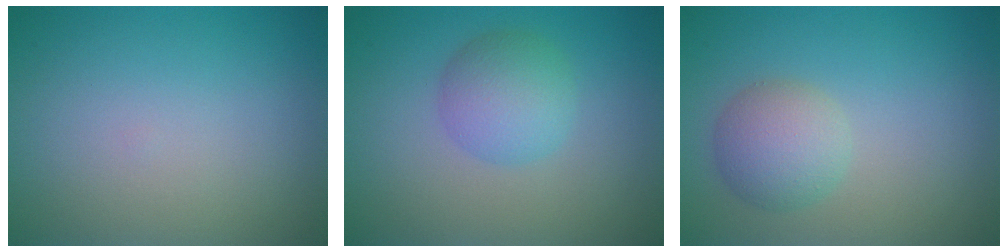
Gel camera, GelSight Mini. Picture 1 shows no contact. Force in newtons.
{"total": 3.6, "press": 3.6, "slide": 0.1}
{"total": 3.3, "press": 3.3, "slide": 0.1}